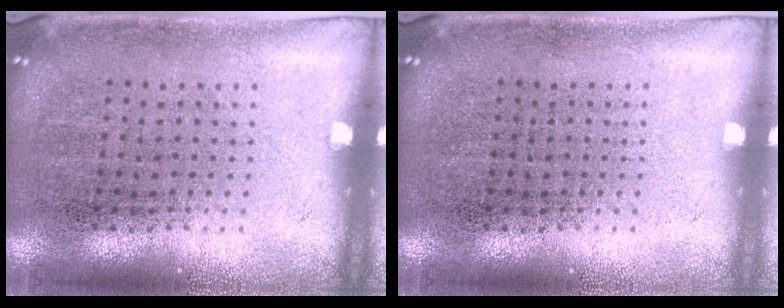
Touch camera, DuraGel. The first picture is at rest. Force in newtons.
{"total": 0.0}